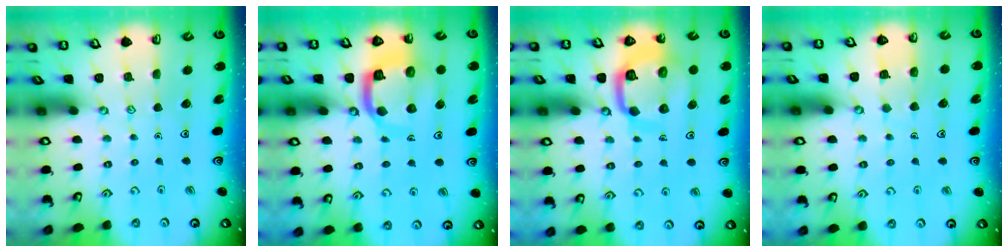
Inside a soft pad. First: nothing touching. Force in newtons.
{"total": 12.4, "press": 12.3, "slide": 1.4}
{"total": 13.2, "press": 13.1, "slide": 1.6}
{"total": 6.7, "press": 6.7, "slide": 0.4}